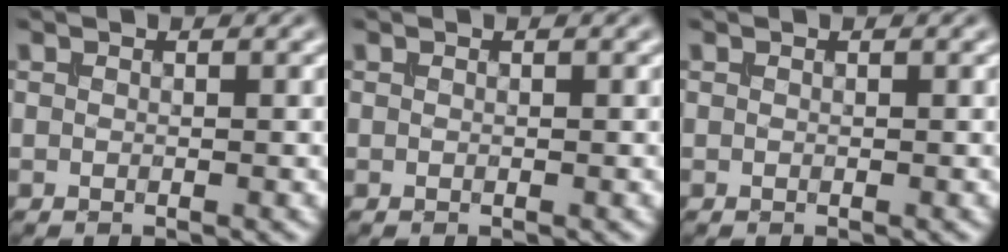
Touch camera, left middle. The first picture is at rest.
{"total": 0.0}
{"total": 0.0}